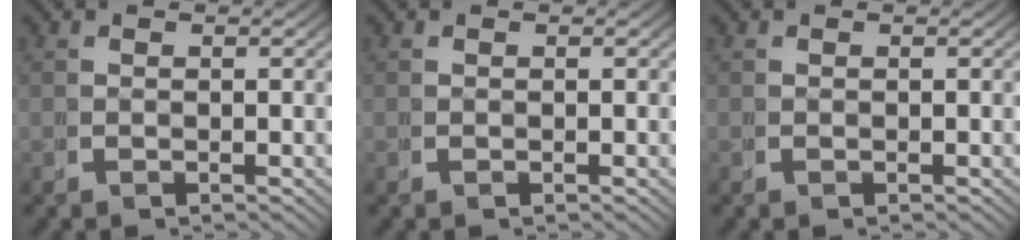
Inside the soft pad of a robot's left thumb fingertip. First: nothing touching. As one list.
[{"total": 0.0}, {"total": 0.0}]